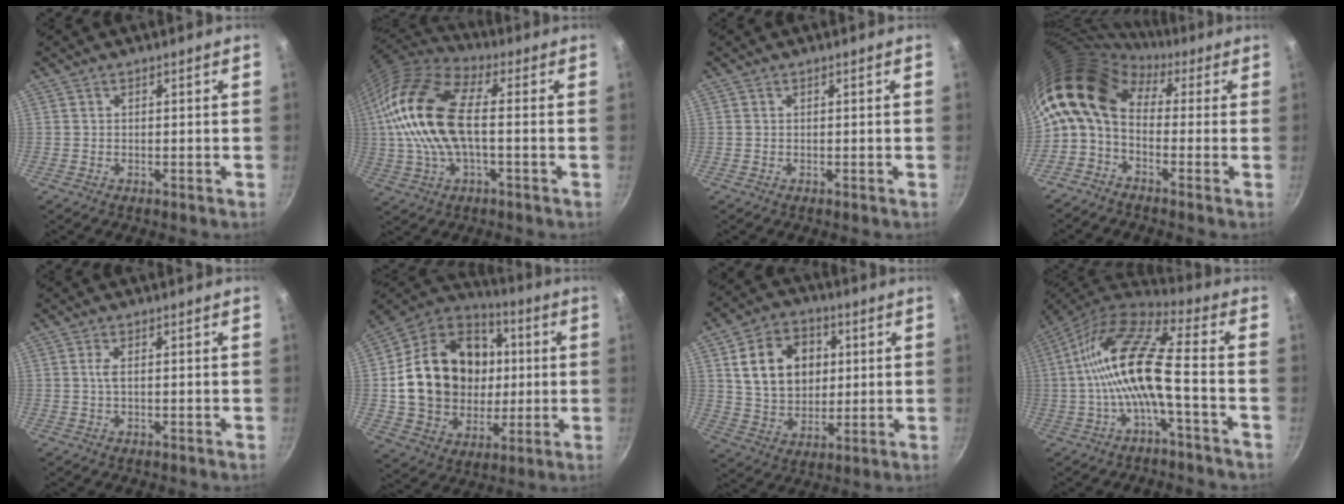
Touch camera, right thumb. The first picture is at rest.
{"total": 19.2, "force": [0.9, 9.0, 16.9], "torque": [-0.335, 0.024, 0.004]}
{"total": 0.0}
{"total": 14.2, "force": [2.0, 9.2, 10.6], "torque": [-0.202, 0.027, 0.009]}
{"total": 1.4, "force": [0.2, 0.3, 1.3], "torque": [-0.029, 0.001, 0.005]}
{"total": 24.9, "force": [1.8, 20.1, 14.5], "torque": [-0.229, 0.027, 0.039]}
{"total": 15.1, "force": [3.5, 11.6, 9.0], "torque": [-0.126, 0.002, 0.062]}
{"total": 14.8, "force": [-2.5, 3.8, 14.0], "torque": [-0.283, 0.041, -0.056]}